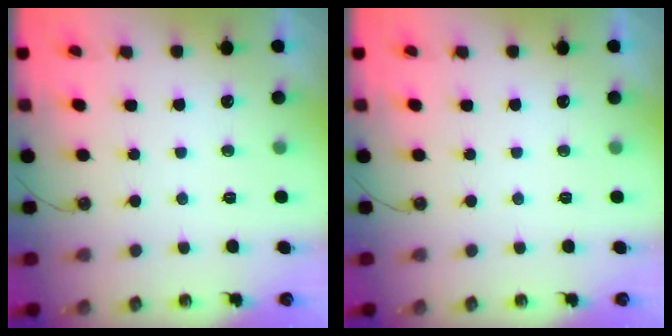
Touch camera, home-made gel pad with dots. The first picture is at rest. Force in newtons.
{"total": 0.0}